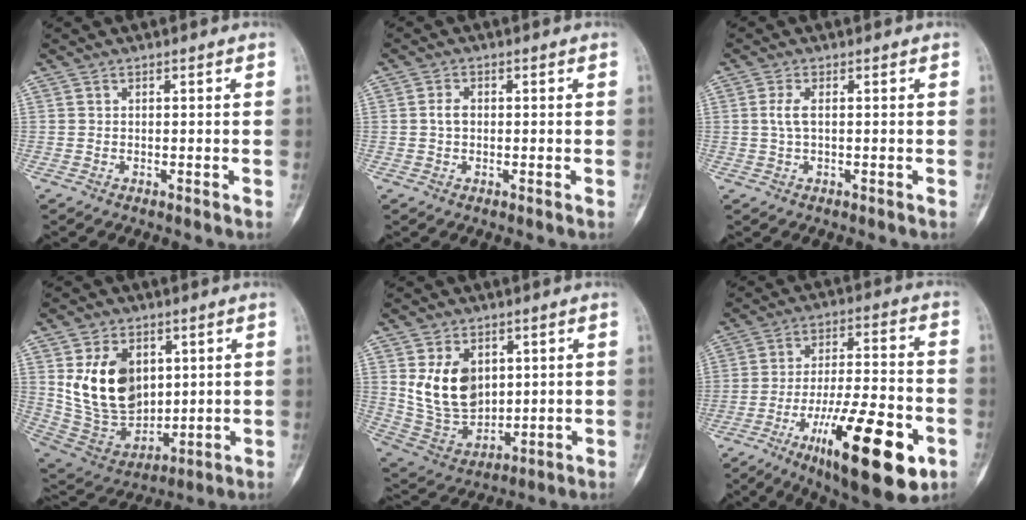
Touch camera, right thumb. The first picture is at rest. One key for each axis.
{"total": 2.3, "fx": 0.1, "fy": 1.7, "fz": 1.6, "tx": -0.023, "ty": 0.005, "tz": -0.003}
{"total": 2.7, "fx": 0.3, "fy": 1.2, "fz": 2.4, "tx": -0.054, "ty": 0.001, "tz": 0.002}
{"total": 17.1, "fx": 4.3, "fy": 12.1, "fz": 11.4, "tx": -0.160, "ty": -0.025, "tz": 0.104}
{"total": 13.1, "fx": 3.4, "fy": 9.4, "fz": 8.6, "tx": -0.116, "ty": -0.021, "tz": 0.086}
{"total": 22.9, "fx": -9.7, "fy": 7.2, "fz": 19.5, "tx": -0.282, "ty": 0.037, "tz": -0.146}